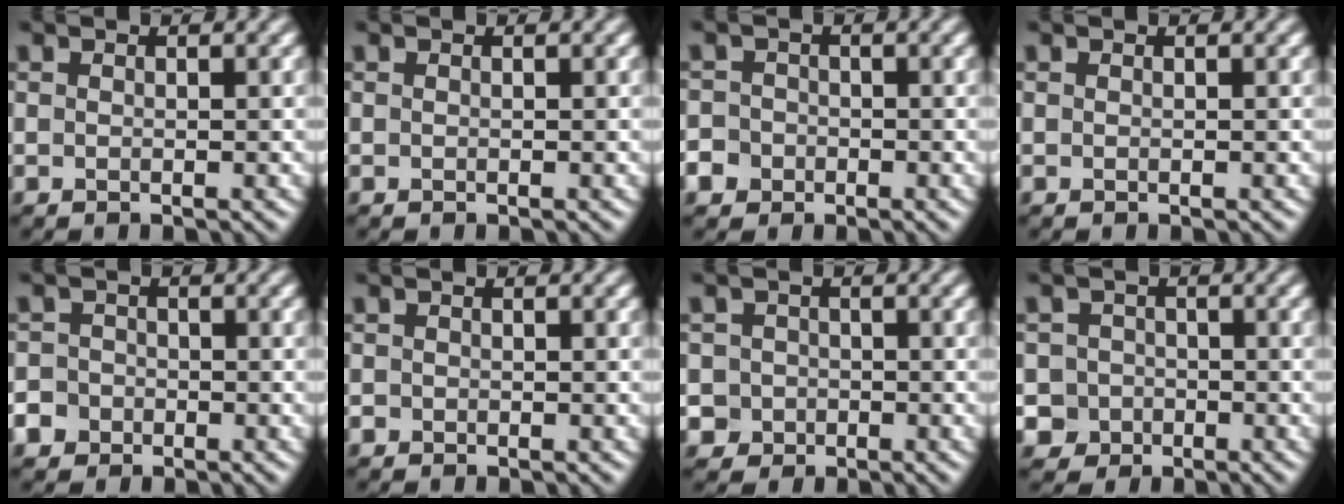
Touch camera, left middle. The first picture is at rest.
{"total": 0.0}
{"total": 3.5, "force": [-1.7, 3.0, 0.7], "torque": [-0.001, 0.001, -0.043]}
{"total": 0.0}
{"total": 3.9, "force": [-1.9, 3.3, 0.8], "torque": [0.000, 0.000, -0.048]}
{"total": 0.7, "force": [-0.3, 0.6, 0.1], "torque": [0.004, -0.004, -0.007]}
{"total": 3.4, "force": [-0.9, 3.2, 0.5], "torque": [0.013, 0.010, -0.032]}
{"total": 4.7, "force": [-1.9, 4.2, 0.6], "torque": [0.012, 0.003, -0.056]}